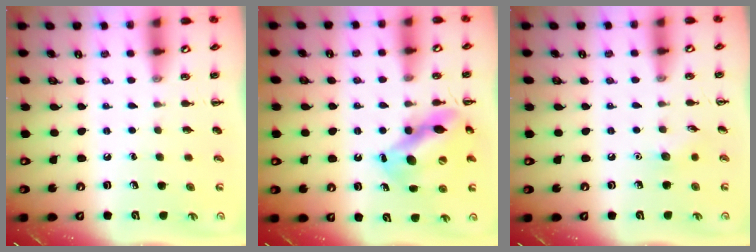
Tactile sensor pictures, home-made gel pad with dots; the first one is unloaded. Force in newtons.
{"total": 12.0, "press": 11.6, "slide": 3.0}
{"total": 5.4, "press": 5.1, "slide": 1.7}